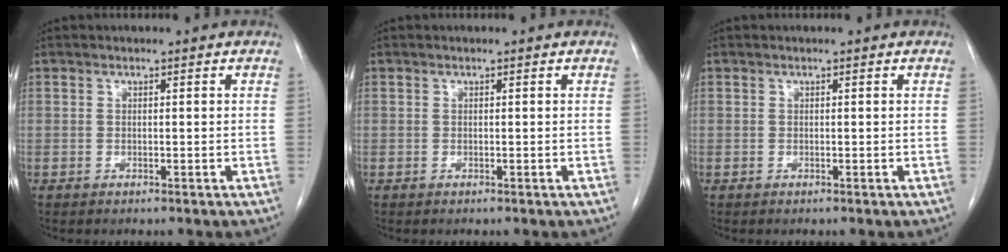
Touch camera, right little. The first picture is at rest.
{"total": 0.0}
{"total": 0.0}